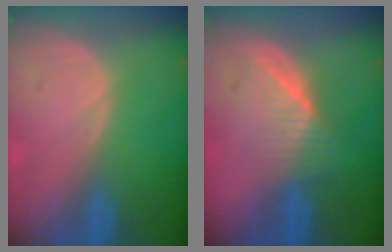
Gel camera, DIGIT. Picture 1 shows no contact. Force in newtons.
{"total": 6.3, "press": 5.9, "slide": 2.3}